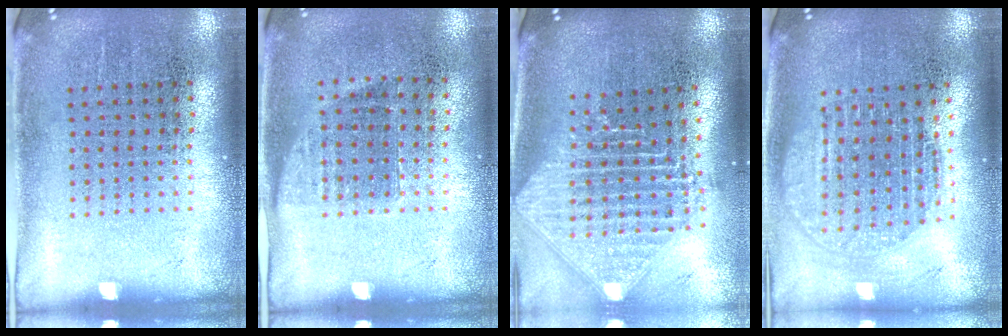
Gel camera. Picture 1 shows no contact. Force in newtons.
{"total": 0.7, "press": 0.7, "slide": 0.4}
{"total": 2.4, "press": 1.8, "slide": 1.5}
{"total": 1.8, "press": 1.5, "slide": 0.9}